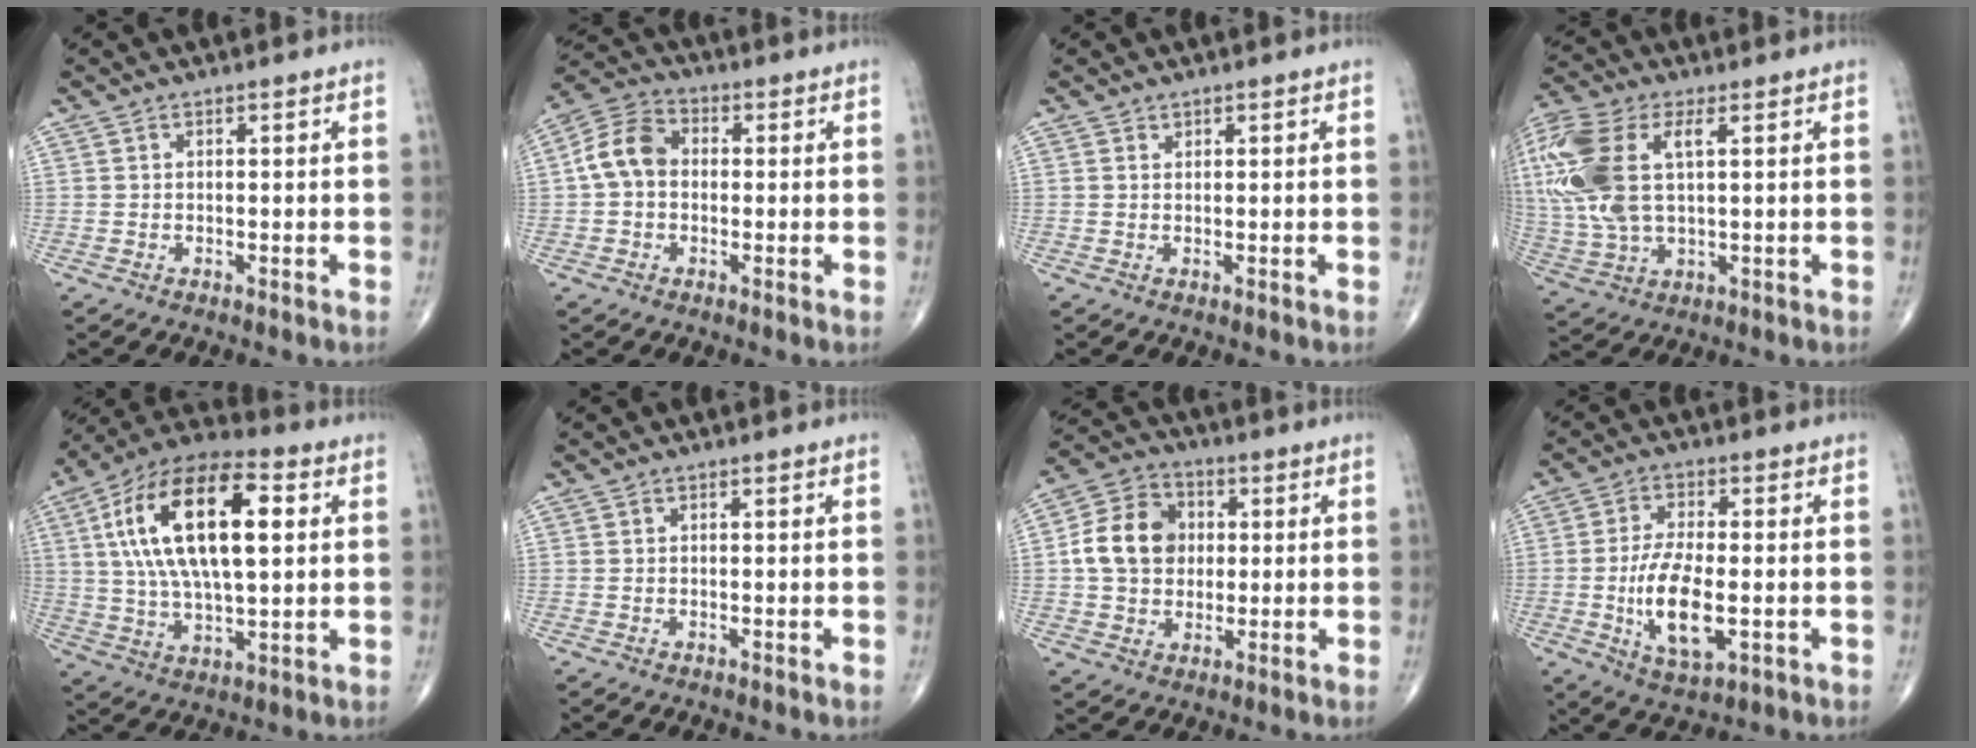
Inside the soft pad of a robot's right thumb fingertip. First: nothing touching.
{"total": 8.1, "force": [0.1, 6.1, 5.3], "torque": [-0.093, 0.028, -0.011]}
{"total": 0.5, "force": [0.4, 0.3, 0.0], "torque": [0.004, -0.002, 0.006]}
{"total": 19.3, "force": [4.5, 9.9, 15.9], "torque": [-0.395, 0.008, 0.084]}
{"total": 23.0, "force": [5.1, 10.3, 19.9], "torque": [-0.360, 0.010, 0.079]}
{"total": 0.0}
{"total": 12.0, "force": [1.0, 9.7, 7.0], "torque": [-0.102, 0.015, 0.012]}
{"total": 11.2, "force": [-2.0, 4.8, 9.9], "torque": [-0.184, -0.003, -0.031]}